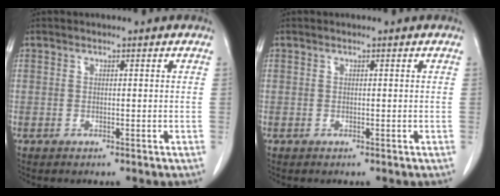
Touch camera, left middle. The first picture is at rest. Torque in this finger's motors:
{"motor_torque": [0.64, -0.84, 0.06, 0.01]}